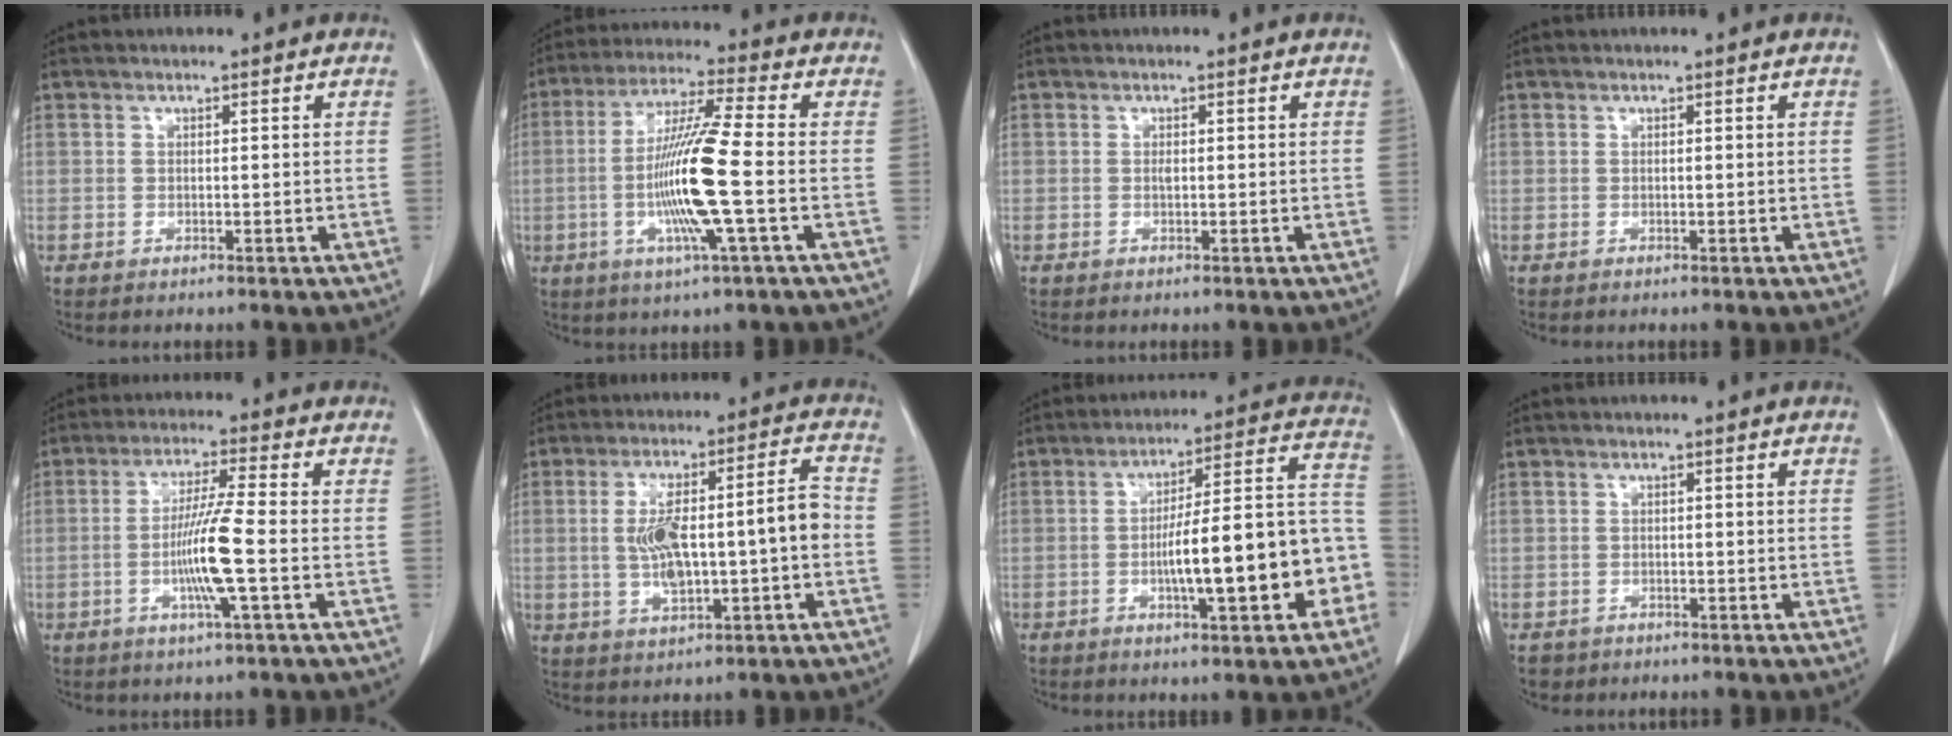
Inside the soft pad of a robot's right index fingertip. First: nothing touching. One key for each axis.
{"total": 13.4, "fx": -2.3, "fy": -0.6, "fz": 13.2, "tx": -0.261, "ty": -0.009, "tz": -0.052}
{"total": 0.5, "fx": 0.0, "fy": 0.2, "fz": 0.5, "tx": -0.010, "ty": 0.000, "tz": -0.001}
{"total": 0.0}
{"total": 8.7, "fx": -1.9, "fy": -0.8, "fz": 8.4, "tx": -0.164, "ty": -0.008, "tz": -0.037}
{"total": 12.5, "fx": -1.1, "fy": 2.5, "fz": 12.2, "tx": -0.221, "ty": 0.029, "tz": -0.010}
{"total": 17.2, "fx": -4.6, "fy": 3.0, "fz": 16.3, "tx": -0.211, "ty": 0.035, "tz": -0.061}
{"total": 1.9, "fx": -1.1, "fy": 1.5, "fz": 0.0, "tx": -0.005, "ty": 0.004, "tz": -0.015}